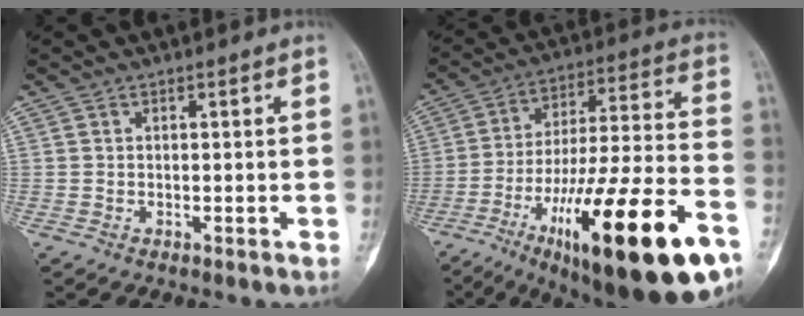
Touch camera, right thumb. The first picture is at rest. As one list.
[{"total": 30.4, "force": [-14.8, 7.1, 25.6], "torque": [-0.383, 0.050, -0.230]}]